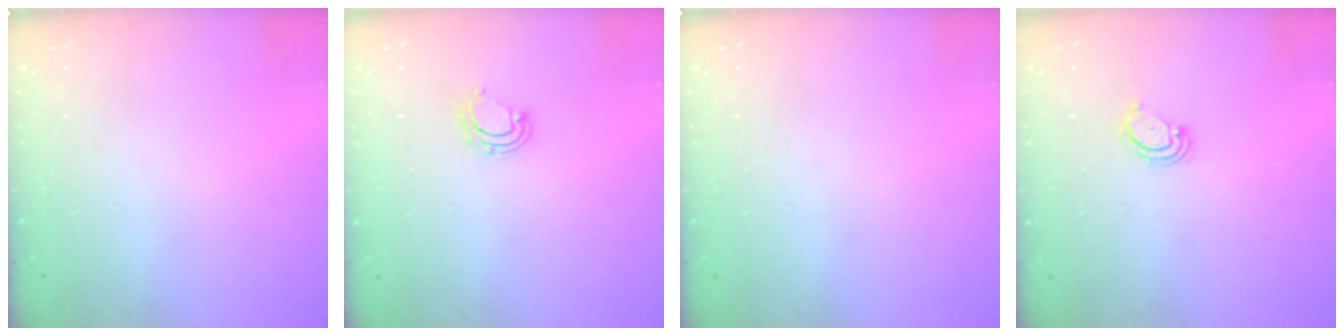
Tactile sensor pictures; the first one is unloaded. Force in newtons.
{"total": 6.1, "press": 6.0, "slide": 1.1}
{"total": 0.0}
{"total": 3.5, "press": 3.5, "slide": 0.3}